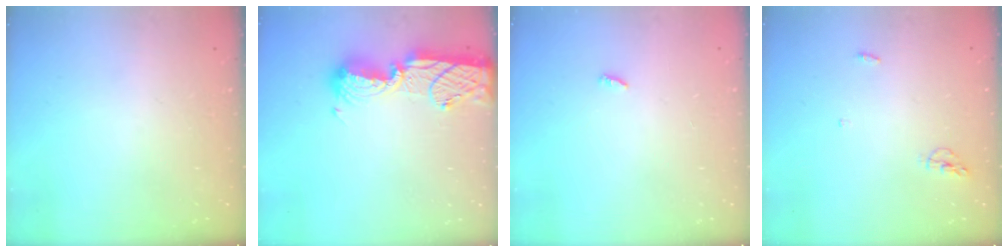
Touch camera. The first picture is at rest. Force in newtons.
{"total": 15.3, "press": 14.8, "slide": 4.0}
{"total": 2.3, "press": 2.3, "slide": 0.2}
{"total": 4.3, "press": 4.1, "slide": 1.0}